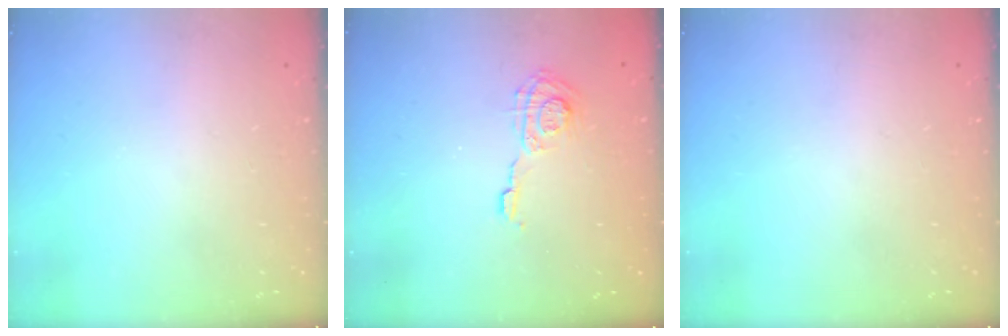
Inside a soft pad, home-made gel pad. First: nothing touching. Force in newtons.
{"total": 7.1, "press": 7.1, "slide": 0.7}
{"total": 0.0}